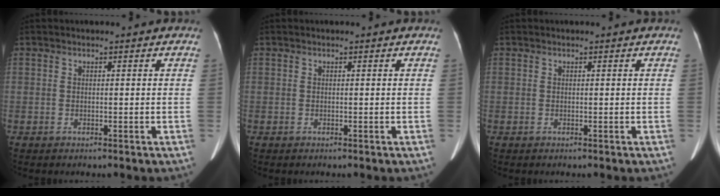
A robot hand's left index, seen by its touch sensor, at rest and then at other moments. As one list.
[{"total": 0.0}, {"total": 0.0}]